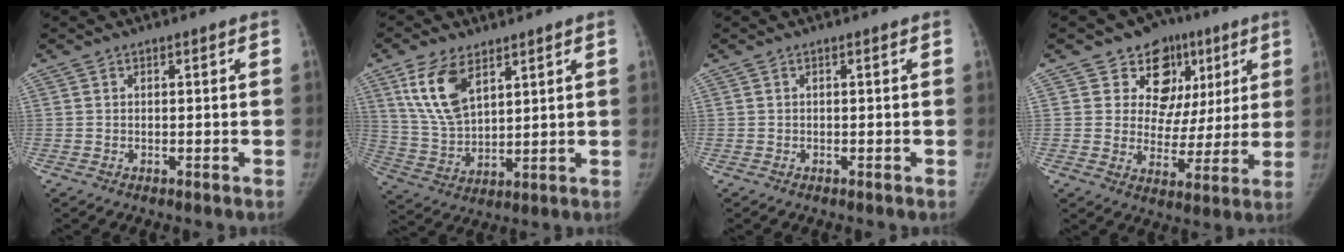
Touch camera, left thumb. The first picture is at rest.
{"total": 11.8, "force": [6.3, 6.2, 7.9], "torque": [-0.142, -0.024, 0.134]}
{"total": 0.0}
{"total": 13.7, "force": [6.8, 11.1, 4.4], "torque": [0.002, -0.006, 0.094]}